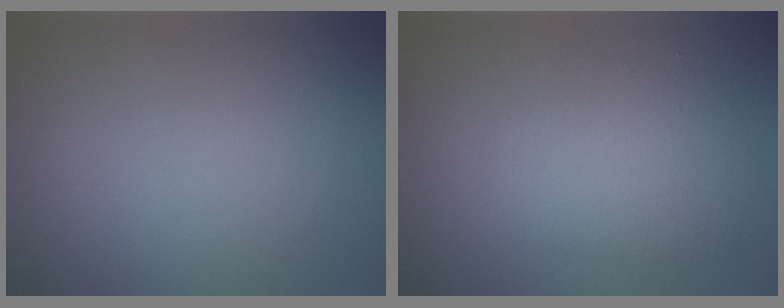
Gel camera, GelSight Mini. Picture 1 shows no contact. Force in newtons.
{"total": 4.0, "press": 4.0, "slide": 0.2}